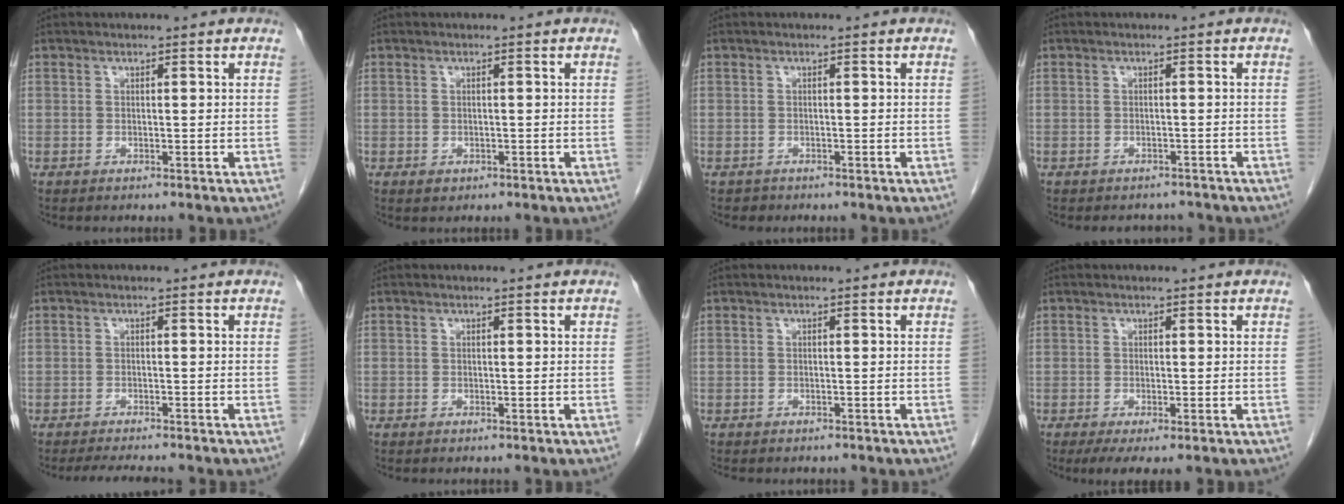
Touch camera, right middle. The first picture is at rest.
{"total": 1.0, "force": [-0.4, 0.8, 0.4], "torque": [-0.007, 0.002, 0.000]}
{"total": 0.8, "force": [-0.6, 0.6, -0.1], "torque": [-0.007, 0.002, -0.009]}
{"total": 3.8, "force": [-3.4, 1.6, 0.3], "torque": [-0.004, 0.001, -0.041]}
{"total": 5.1, "force": [-4.6, 0.5, 2.1], "torque": [-0.031, -0.013, -0.069]}
{"total": 0.0}
{"total": 4.0, "force": [-3.4, 1.5, 1.6], "torque": [-0.021, -0.005, -0.037]}
{"total": 3.9, "force": [-2.4, 0.9, 3.0], "torque": [-0.047, -0.014, -0.035]}